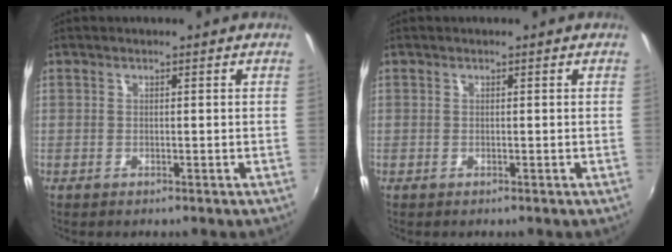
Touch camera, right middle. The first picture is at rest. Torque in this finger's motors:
{"motor_torque": [-0.03, 0.01, 0.00, 0.00]}